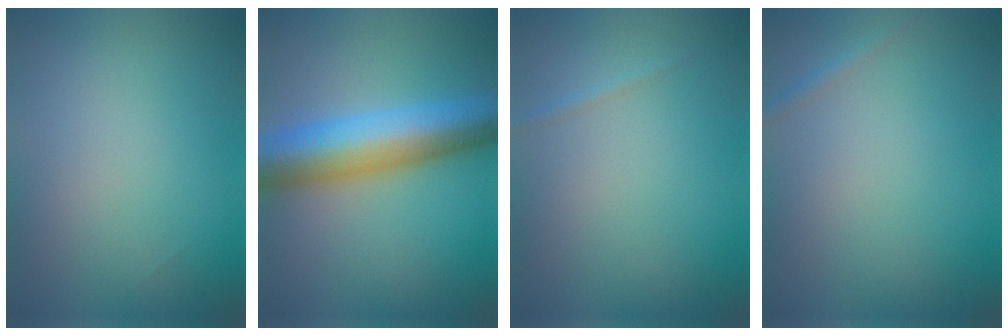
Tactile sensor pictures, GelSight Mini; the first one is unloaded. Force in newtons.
{"total": 9.6, "press": 9.6, "slide": 0.2}
{"total": 0.6, "press": 0.6, "slide": 0.1}
{"total": 0.8, "press": 0.7, "slide": 0.1}